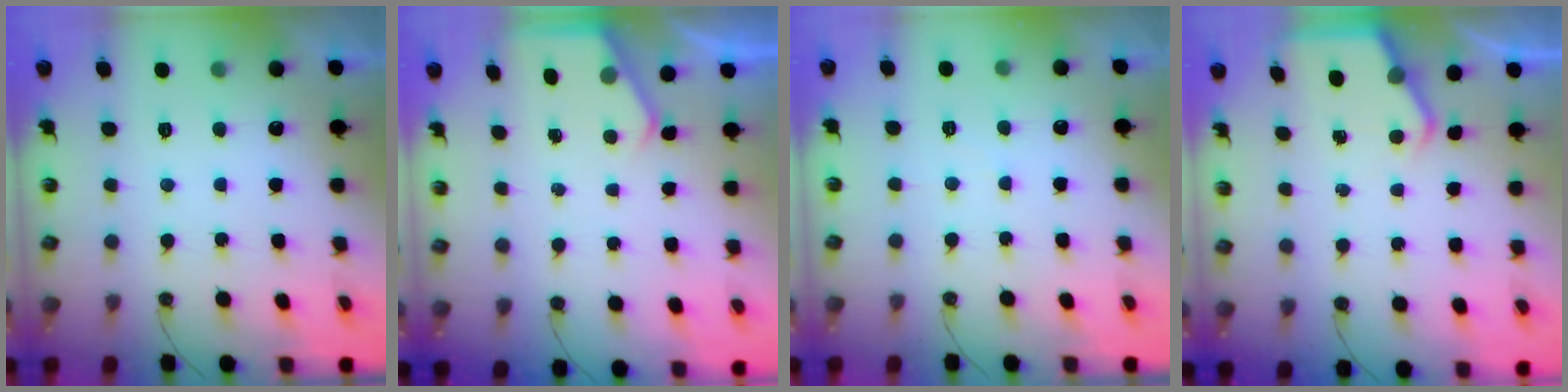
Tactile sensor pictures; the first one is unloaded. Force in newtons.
{"total": 3.1, "press": 3.1, "slide": 0.5}
{"total": 3.8, "press": 3.7, "slide": 0.6}
{"total": 4.1, "press": 4.1, "slide": 0.3}